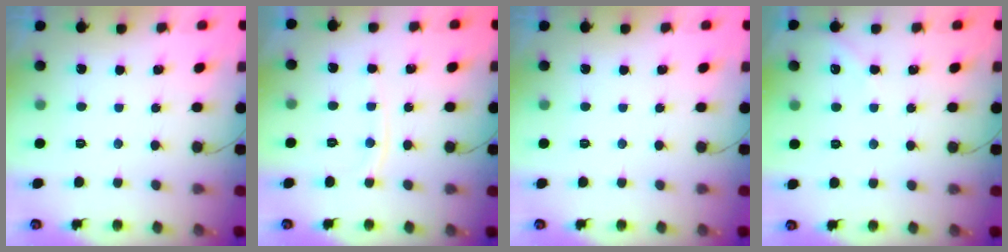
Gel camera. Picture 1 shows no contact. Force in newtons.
{"total": 6.2, "press": 6.1, "slide": 1.0}
{"total": 0.0}
{"total": 2.2, "press": 2.2, "slide": 0.4}